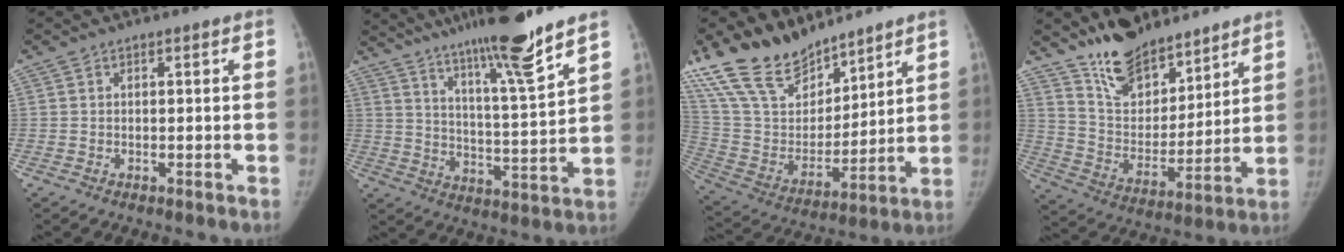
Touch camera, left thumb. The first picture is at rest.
{"total": 15.7, "force": [12.1, 0.0, 10.0], "torque": [-0.147, -0.065, 0.199]}
{"total": 21.7, "force": [17.1, 9.7, 9.1], "torque": [-0.150, -0.059, 0.334]}
{"total": 16.8, "force": [13.1, 7.7, 7.1], "torque": [-0.067, -0.082, 0.230]}